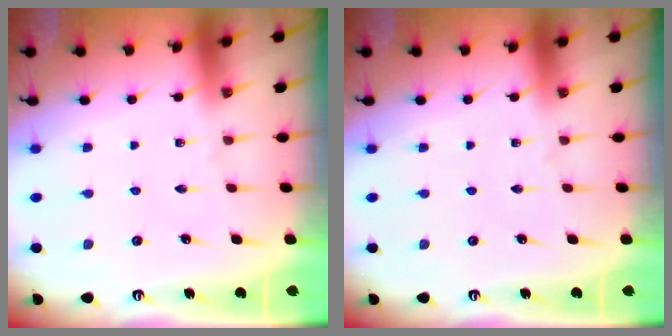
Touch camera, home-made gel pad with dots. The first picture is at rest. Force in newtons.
{"total": 0.0}